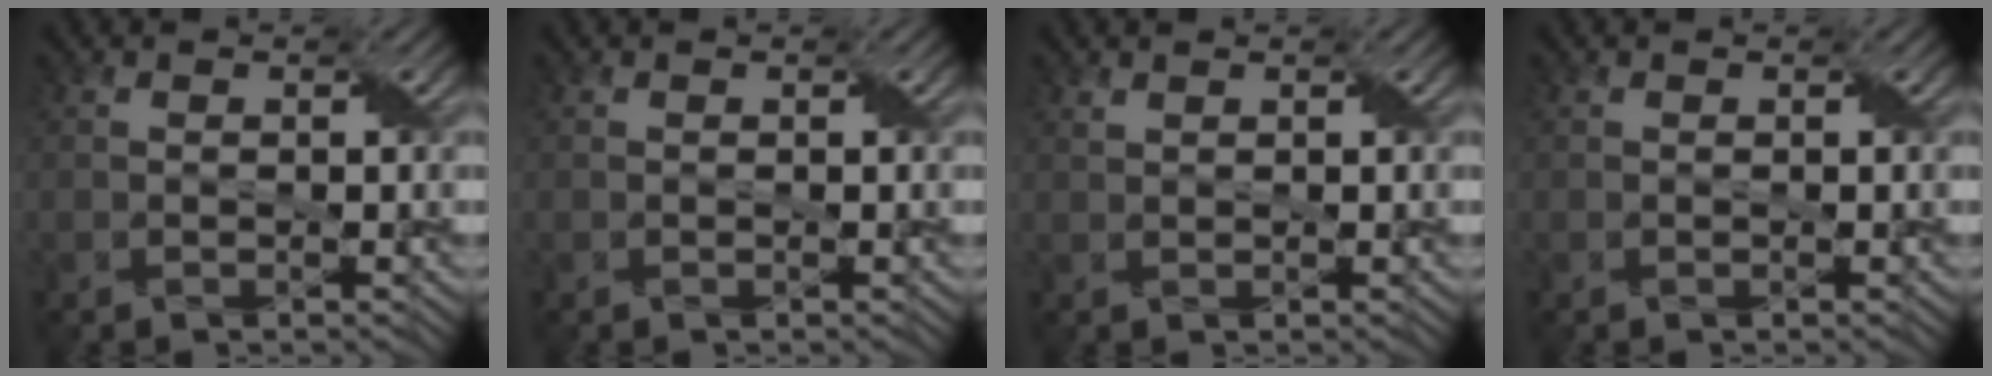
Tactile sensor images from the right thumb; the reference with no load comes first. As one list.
[{"total": 0.0}, {"total": 0.6, "force": [0.5, 0.1, 0.2], "torque": [-0.011, 0.002, 0.013]}, {"total": 0.0}]